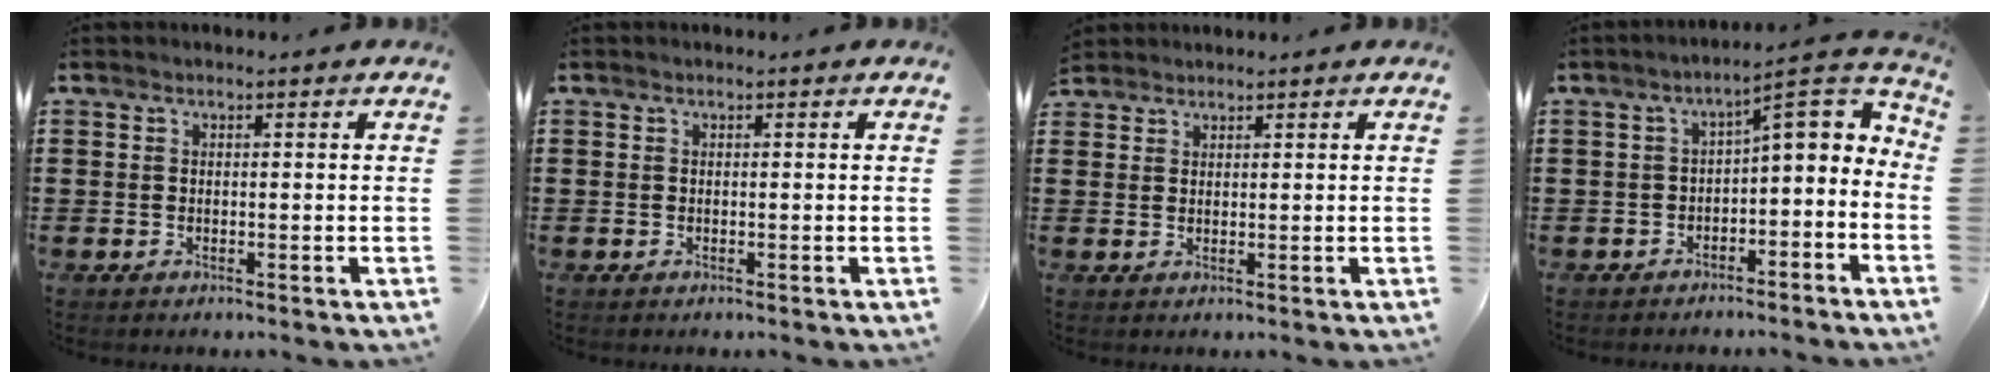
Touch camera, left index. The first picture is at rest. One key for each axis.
{"total": 0.0}
{"total": 1.7, "fx": 1.6, "fy": 0.5, "fz": -0.1, "tx": -0.002, "ty": 0.002, "tz": 0.033}
{"total": 5.0, "fx": -1.5, "fy": 2.0, "fz": 4.3, "tx": -0.061, "ty": -0.005, "tz": -0.043}